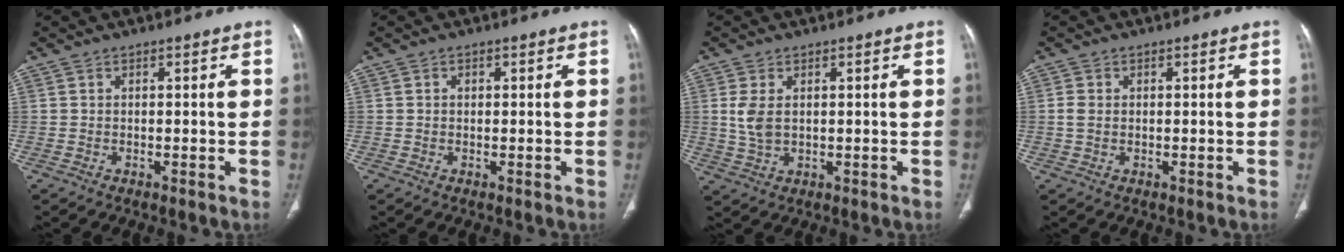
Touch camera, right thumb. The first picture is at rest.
{"total": 0.6, "force": [0.1, 0.5, 0.3], "torque": [-0.002, 0.001, 0.001]}
{"total": 4.6, "force": [0.7, 2.8, 3.6], "torque": [-0.083, -0.002, 0.020]}
{"total": 1.9, "force": [0.1, 1.4, 1.3], "torque": [-0.029, 0.003, 0.003]}